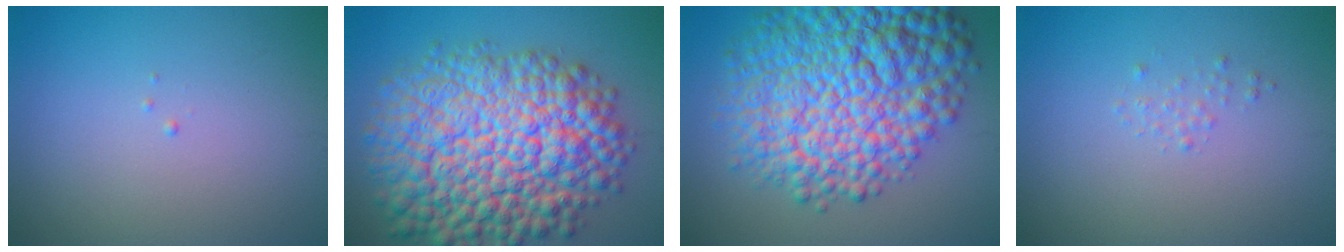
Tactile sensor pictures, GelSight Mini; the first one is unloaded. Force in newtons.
{"total": 15.5, "press": 15.5, "slide": 0.5}
{"total": 13.9, "press": 13.9, "slide": 0.4}
{"total": 0.7, "press": 0.7, "slide": 0.1}